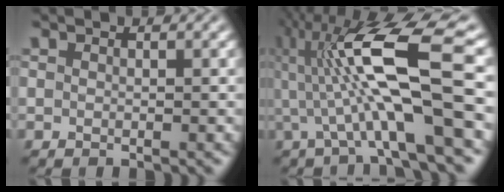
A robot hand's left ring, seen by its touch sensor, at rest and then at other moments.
{"total": 11.8, "force": [1.0, 2.7, 11.4], "torque": [-0.202, 0.012, 0.016]}